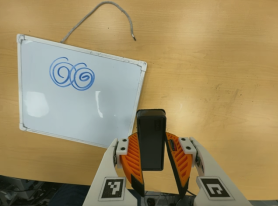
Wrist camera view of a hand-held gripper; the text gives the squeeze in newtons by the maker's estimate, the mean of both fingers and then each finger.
{"total": 5.8, "left": 5.2, "right": 6.3}